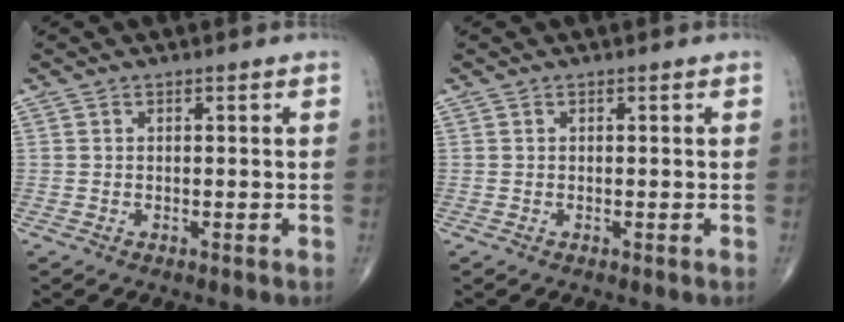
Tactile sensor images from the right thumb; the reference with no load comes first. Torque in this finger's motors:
{"motor_torque": [0.00, 0.00, 0.00, 0.00, 0.00]}